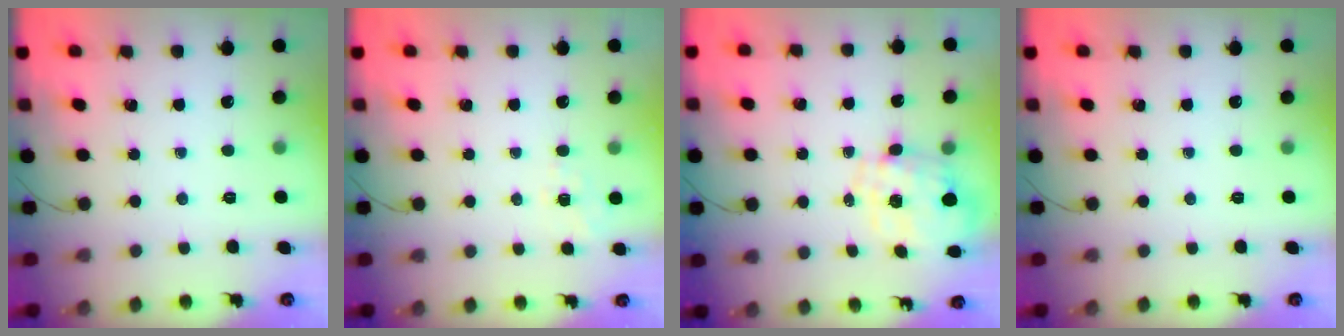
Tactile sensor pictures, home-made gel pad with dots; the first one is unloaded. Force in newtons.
{"total": 4.5, "press": 4.3, "slide": 1.5}
{"total": 2.1, "press": 1.7, "slide": 1.1}
{"total": 0.0}